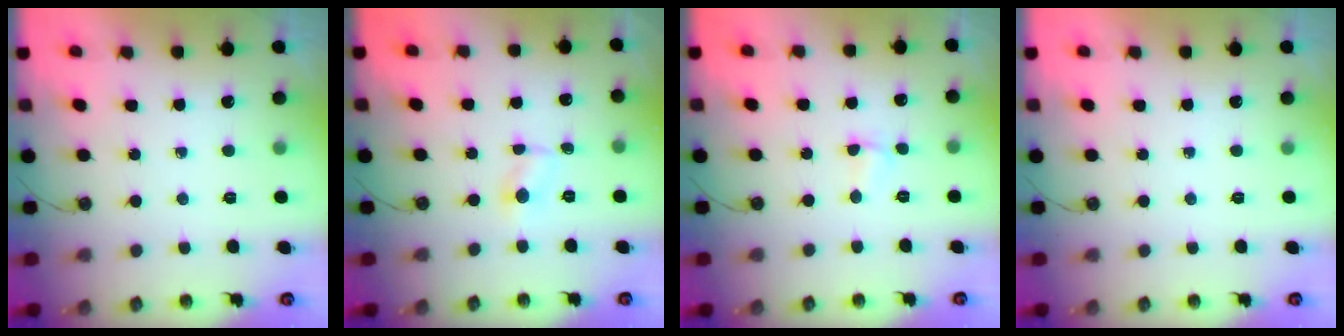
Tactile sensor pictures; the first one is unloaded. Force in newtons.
{"total": 2.4, "press": 2.4, "slide": 0.3}
{"total": 2.7, "press": 2.6, "slide": 0.7}
{"total": 0.0}